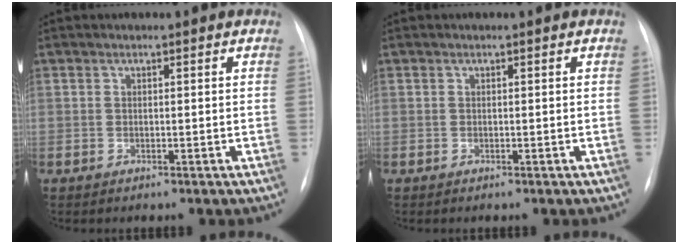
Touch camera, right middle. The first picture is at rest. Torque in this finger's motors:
{"motor_torque": [-0.10, -0.19, -0.08, 0.00]}